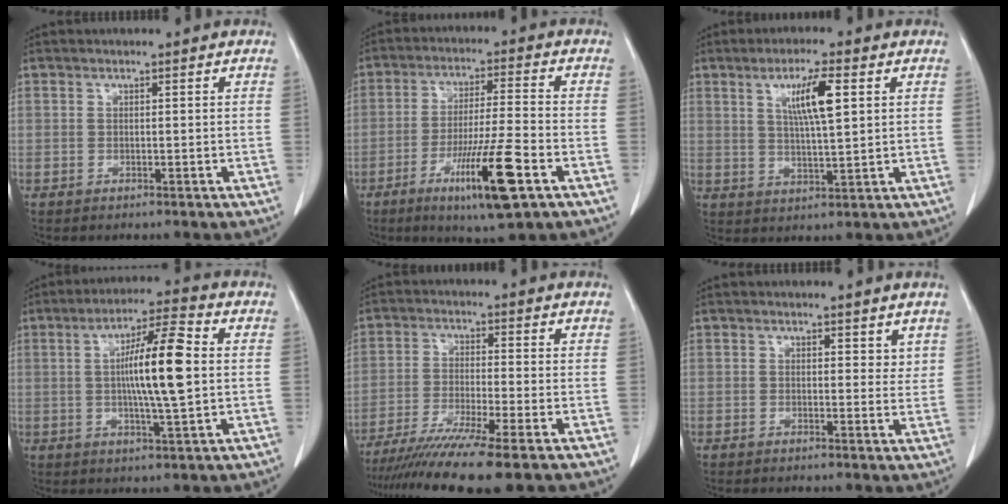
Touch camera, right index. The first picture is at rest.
{"total": 12.3, "force": [-5.8, 0.6, 10.9], "torque": [-0.192, -0.020, -0.097]}
{"total": 7.3, "force": [2.6, 0.5, 6.8], "torque": [-0.121, 0.000, 0.044]}
{"total": 11.4, "force": [0.8, 0.6, 11.3], "torque": [-0.196, 0.005, 0.009]}
{"total": 11.2, "force": [-8.5, -1.1, 7.3], "torque": [-0.116, -0.028, -0.138]}
{"total": 2.5, "force": [1.9, 1.4, 0.9], "torque": [0.006, -0.010, 0.021]}